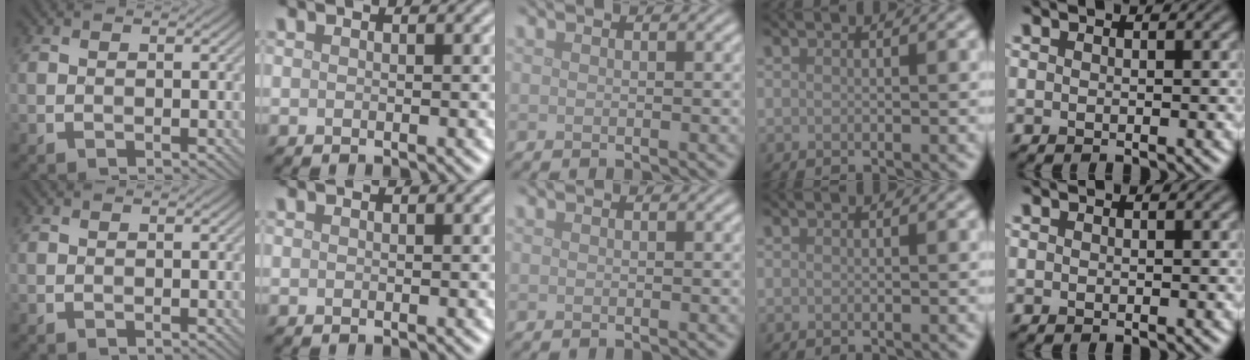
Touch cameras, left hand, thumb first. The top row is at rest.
{}